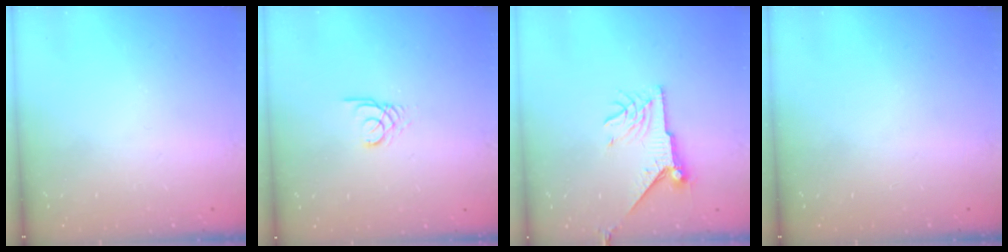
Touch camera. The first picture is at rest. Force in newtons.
{"total": 2.3, "press": 2.3, "slide": 0.2}
{"total": 8.8, "press": 8.8, "slide": 0.1}
{"total": 0.0}